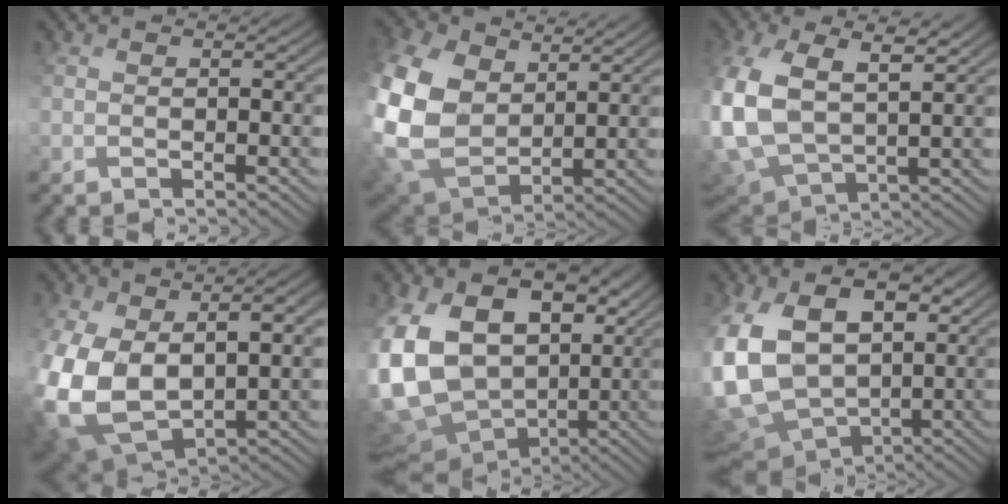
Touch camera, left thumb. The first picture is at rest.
{"total": 13.8, "force": [3.8, 10.0, 8.6], "torque": [-0.271, 0.015, 0.079]}
{"total": 12.9, "force": [3.1, 8.1, 9.6], "torque": [-0.273, -0.002, 0.066]}
{"total": 15.5, "force": [0.1, 10.2, 11.7], "torque": [-0.276, -0.034, 0.025]}
{"total": 17.6, "force": [2.9, 13.4, 11.1], "torque": [-0.262, -0.018, 0.078]}
{"total": 15.9, "force": [2.2, 11.8, 10.5], "torque": [-0.262, -0.031, 0.073]}